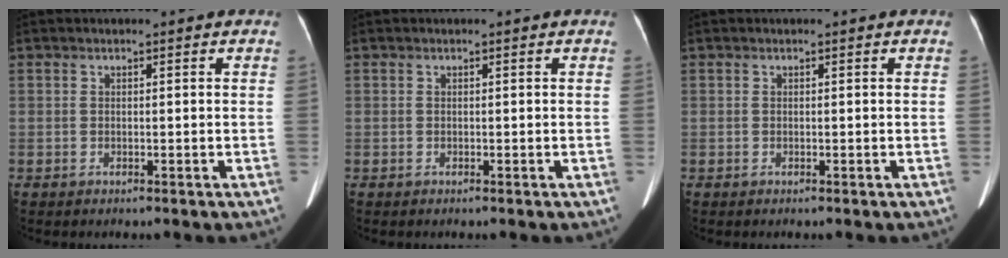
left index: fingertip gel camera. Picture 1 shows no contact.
{"total": 0.0}
{"total": 0.0}